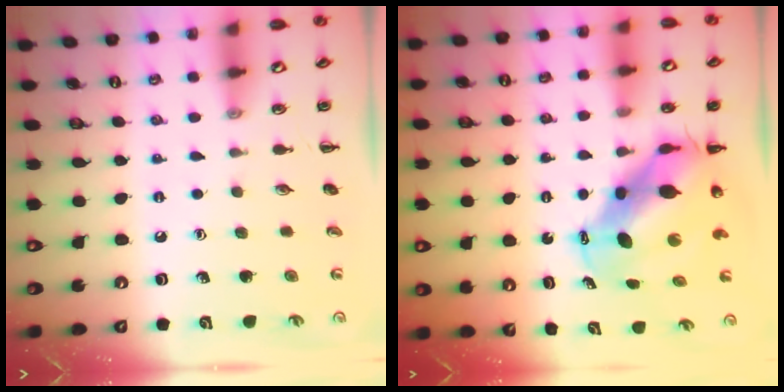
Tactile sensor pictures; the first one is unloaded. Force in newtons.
{"total": 9.7, "press": 9.3, "slide": 2.8}